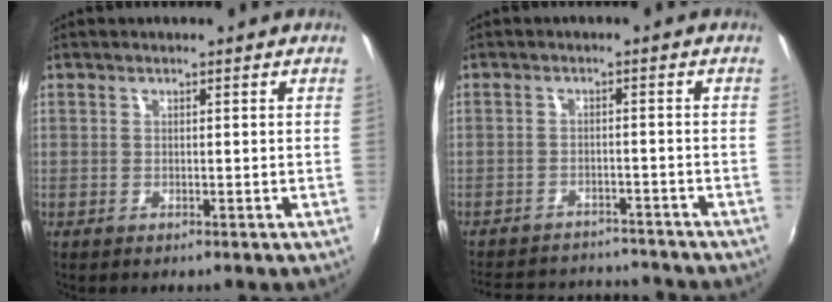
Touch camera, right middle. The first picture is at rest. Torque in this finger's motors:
{"motor_torque": [0.43, -0.73, 0.06, 0.03]}